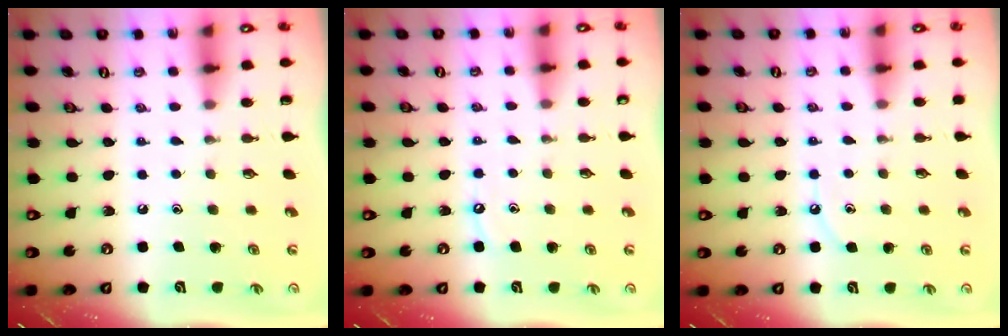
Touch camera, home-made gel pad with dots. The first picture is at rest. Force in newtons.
{"total": 4.5, "press": 4.4, "slide": 0.6}
{"total": 4.7, "press": 4.7, "slide": 0.4}